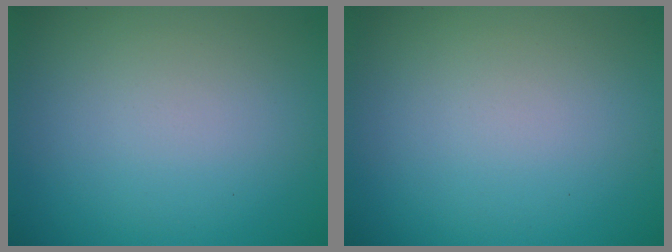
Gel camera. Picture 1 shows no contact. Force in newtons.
{"total": 0.0}